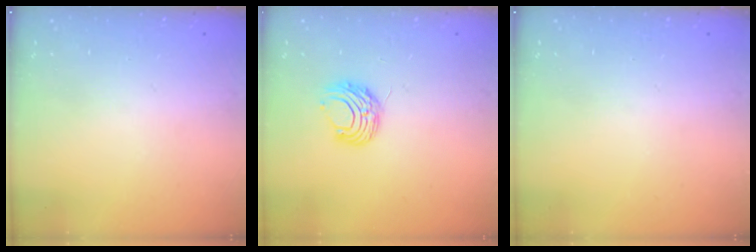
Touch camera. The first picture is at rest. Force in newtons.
{"total": 7.6, "press": 7.6, "slide": 0.5}
{"total": 0.0}